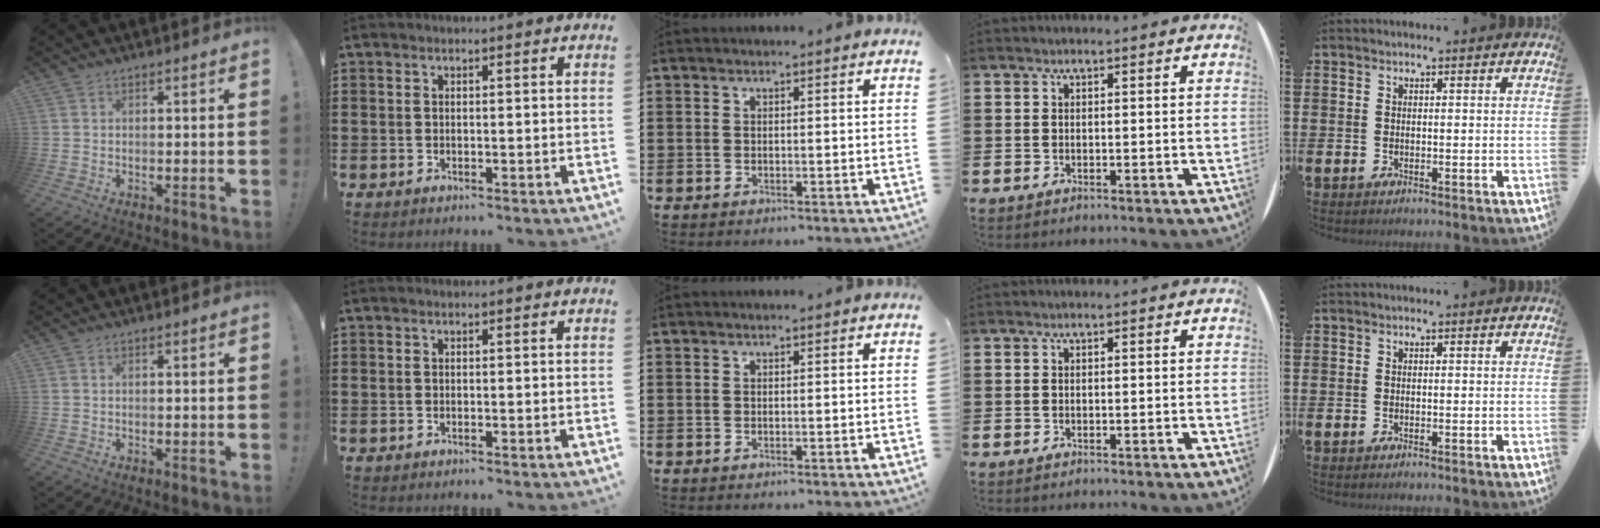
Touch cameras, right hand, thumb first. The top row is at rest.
{}